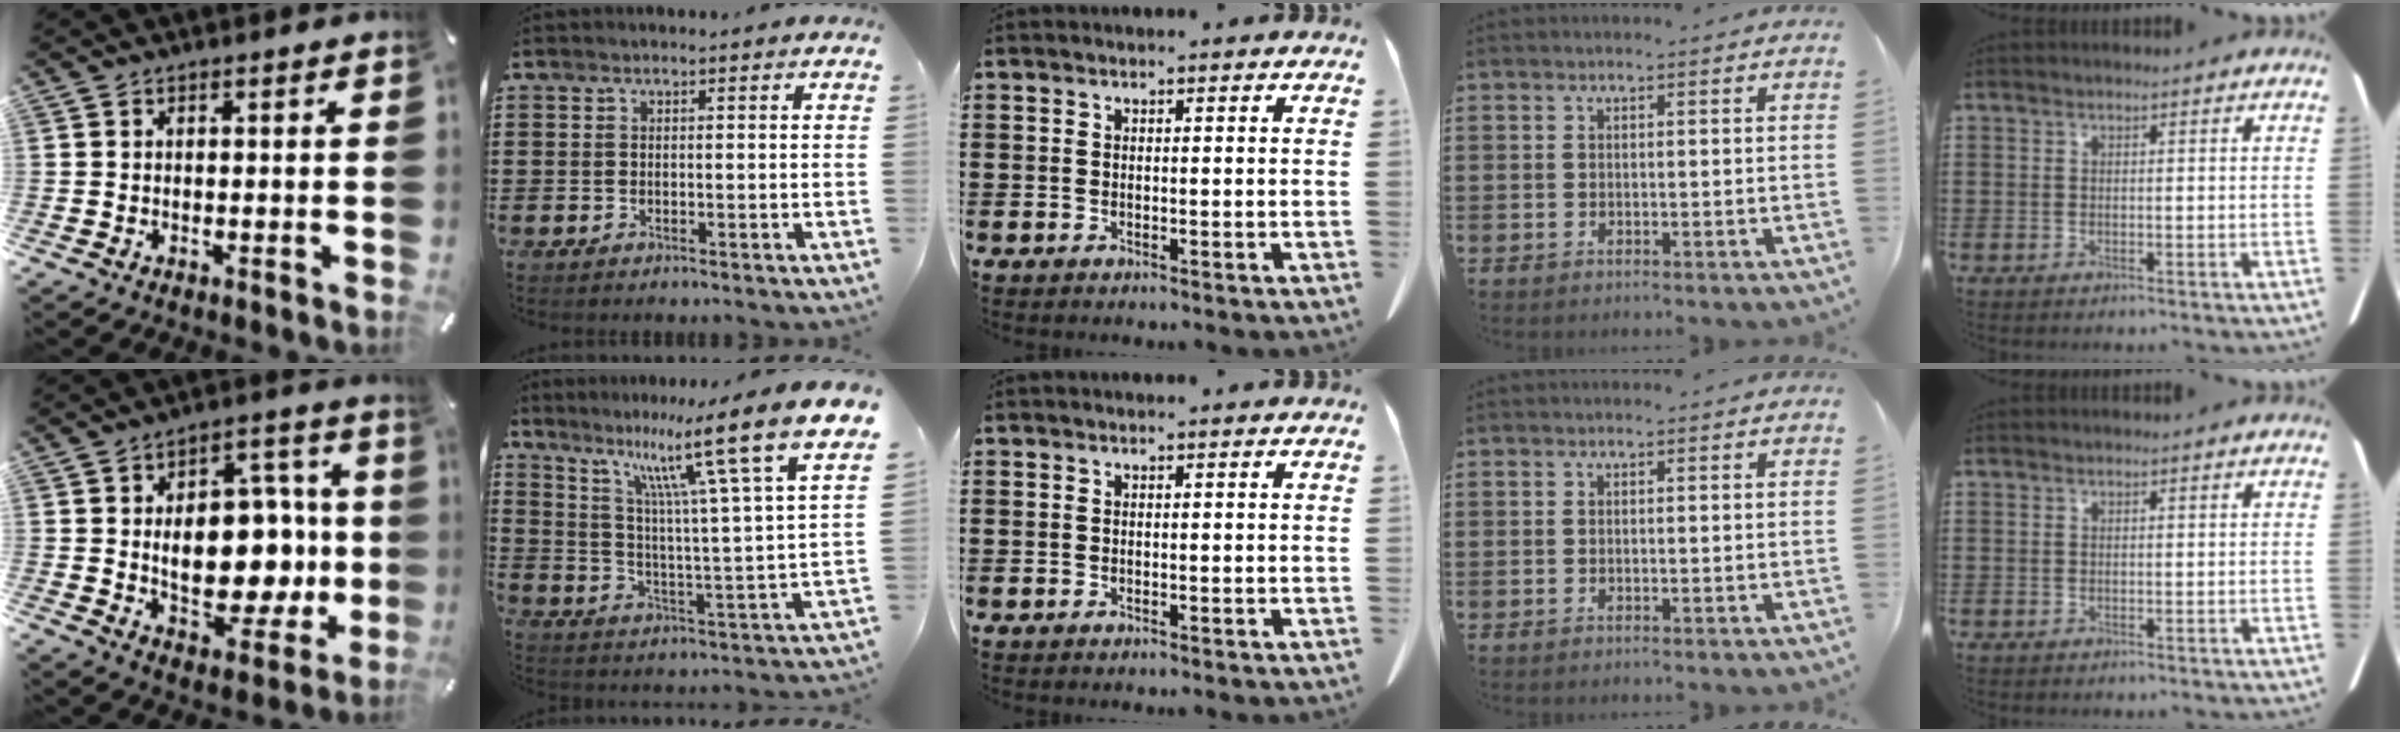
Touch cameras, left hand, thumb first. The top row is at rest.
{"thumb": {"total": 17.4, "force": [0.1, 11.3, 13.3], "torque": [-0.180, -0.004, 0.007]}, "index": {"total": 13.7, "force": [9.8, 0.6, 9.5], "torque": [-0.184, -0.072, 0.151]}}